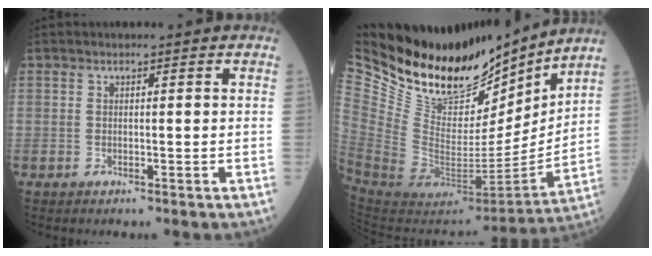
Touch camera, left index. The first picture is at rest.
{"total": 27.7, "force": [23.5, 9.5, 11.1], "torque": [-0.233, -0.036, 0.392]}